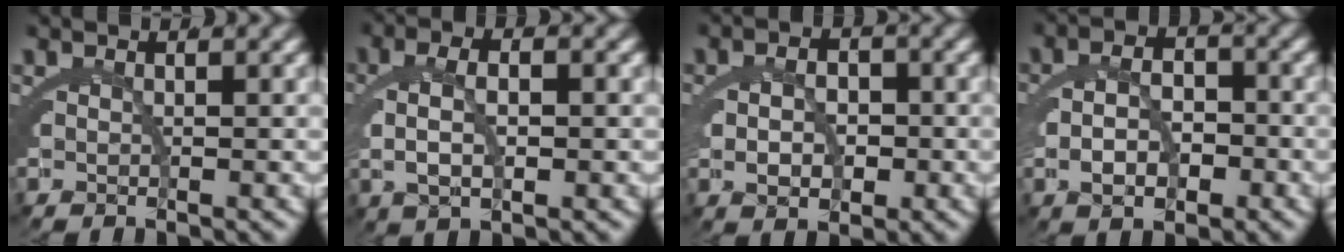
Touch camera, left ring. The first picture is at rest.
{"total": 4.1, "force": [-0.1, 1.9, 3.6], "torque": [-0.067, 0.002, 0.000]}
{"total": 3.5, "force": [-0.5, 2.3, 2.5], "torque": [-0.035, -0.008, -0.006]}
{"total": 4.6, "force": [-1.1, 2.9, 3.3], "torque": [-0.044, -0.001, -0.020]}